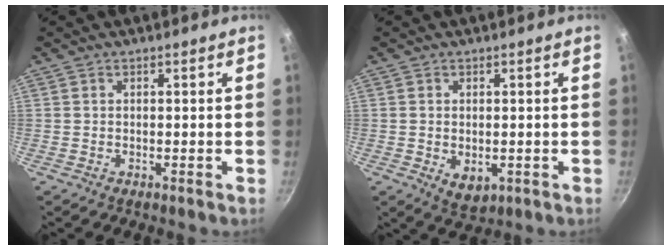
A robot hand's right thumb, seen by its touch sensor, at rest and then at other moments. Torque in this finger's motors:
{"motor_torque": [-0.63, 0.05, 0.28, 0.46, -0.03]}